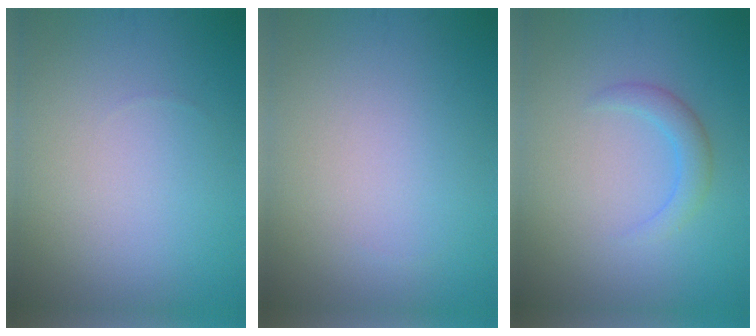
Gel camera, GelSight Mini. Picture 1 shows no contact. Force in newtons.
{"total": 0.0}
{"total": 2.0, "press": 2.0, "slide": 0.1}